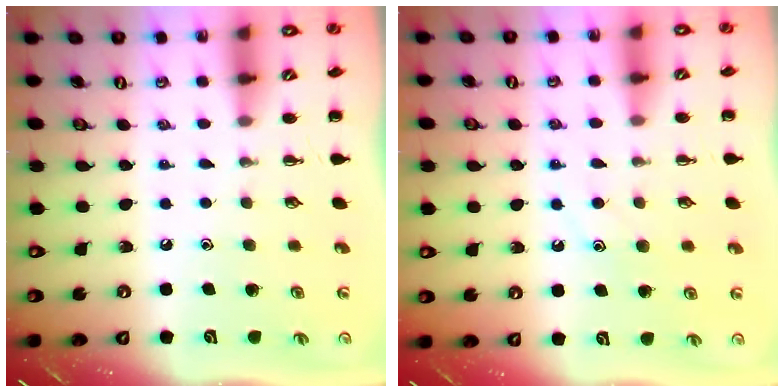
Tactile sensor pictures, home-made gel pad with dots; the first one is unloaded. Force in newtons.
{"total": 8.4, "press": 8.3, "slide": 0.9}